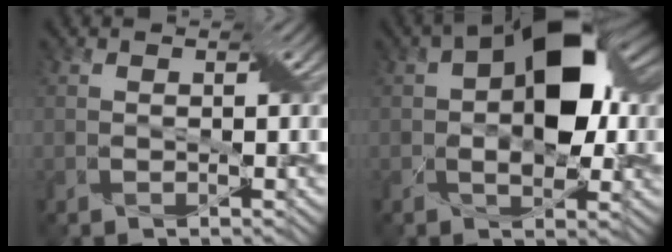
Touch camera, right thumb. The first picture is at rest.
{"total": 11.1, "force": [1.2, 6.1, 9.2], "torque": [-0.142, 0.014, 0.009]}